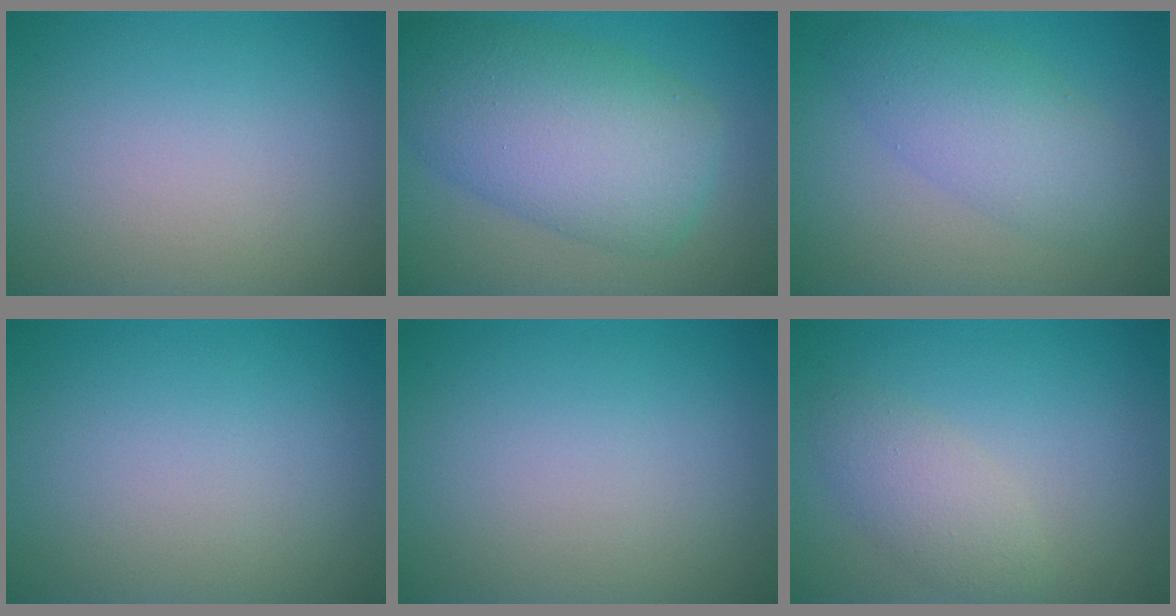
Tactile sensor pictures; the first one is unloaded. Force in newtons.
{"total": 9.8, "press": 9.8, "slide": 0.2}
{"total": 4.9, "press": 4.9, "slide": 0.1}
{"total": 0.0}
{"total": 0.0}
{"total": 2.8, "press": 2.8, "slide": 0.1}